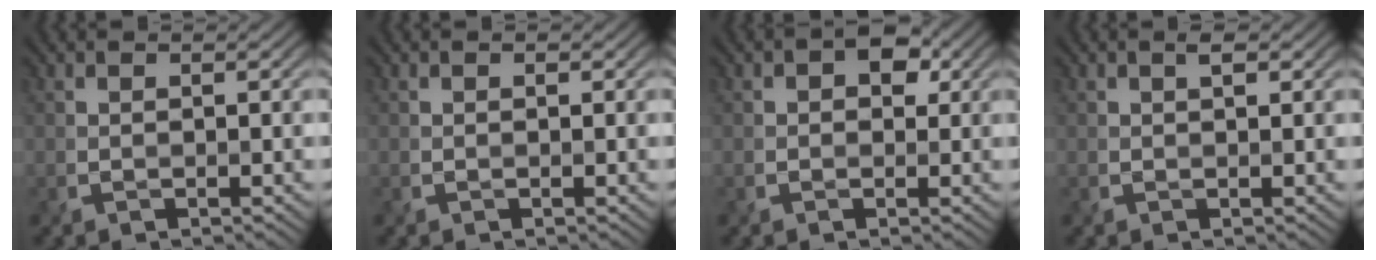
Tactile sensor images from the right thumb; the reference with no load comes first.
{"total": 0.0}
{"total": 3.2, "force": [0.8, 2.4, 1.9], "torque": [-0.021, -0.001, 0.004]}
{"total": 1.0, "force": [0.5, 0.5, 0.7], "torque": [-0.014, -0.003, 0.010]}